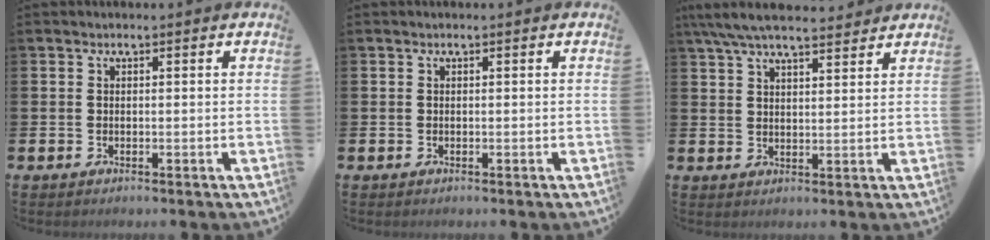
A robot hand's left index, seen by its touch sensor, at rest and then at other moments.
{"total": 0.0}
{"total": 6.5, "force": [5.9, 1.2, 2.3], "torque": [-0.059, -0.019, 0.108]}